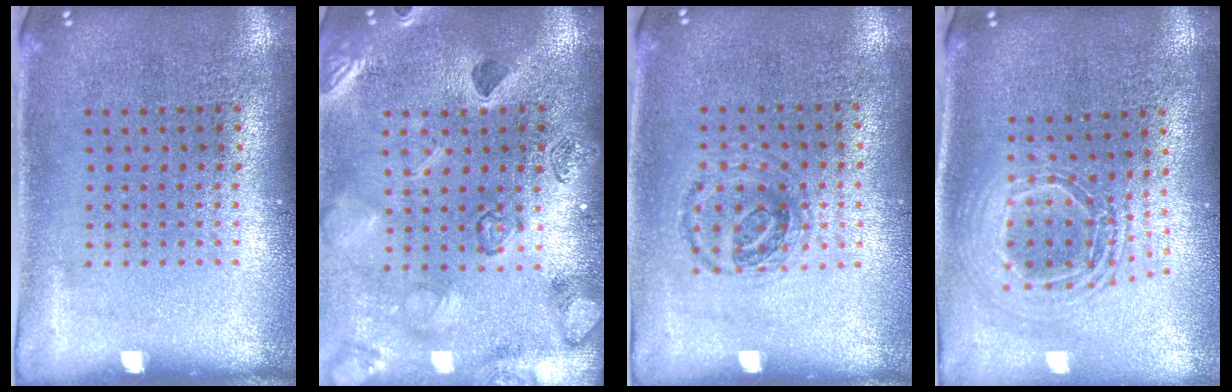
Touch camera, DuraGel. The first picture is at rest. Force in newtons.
{"total": 2.4, "press": 2.4, "slide": 0.3}
{"total": 0.9, "press": 0.9, "slide": 0.2}
{"total": 2.0, "press": 1.6, "slide": 1.2}